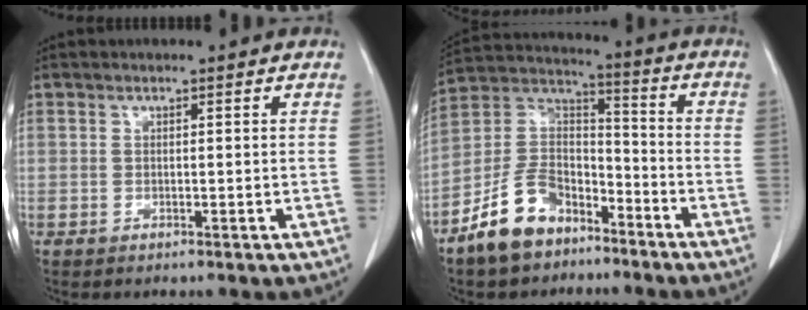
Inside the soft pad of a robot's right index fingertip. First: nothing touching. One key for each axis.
{"total": 11.9, "fx": -8.0, "fy": 6.7, "fz": 5.8, "tx": -0.128, "ty": 0.022, "tz": -0.153}